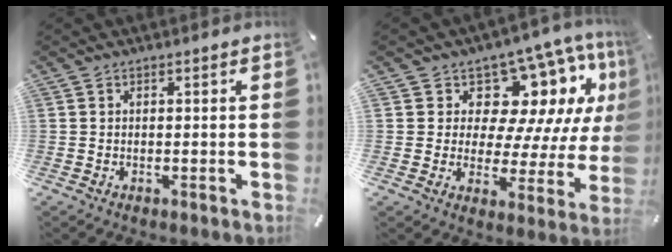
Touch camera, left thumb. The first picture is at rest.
{"total": 14.0, "force": [8.2, 8.8, 7.2], "torque": [-0.099, -0.082, 0.141]}